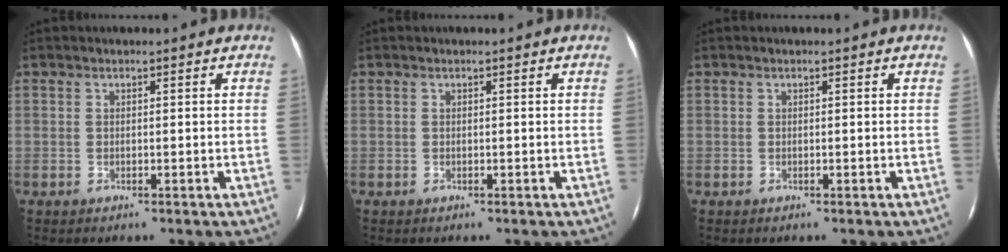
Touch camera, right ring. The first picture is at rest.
{"total": 0.0}
{"total": 0.0}